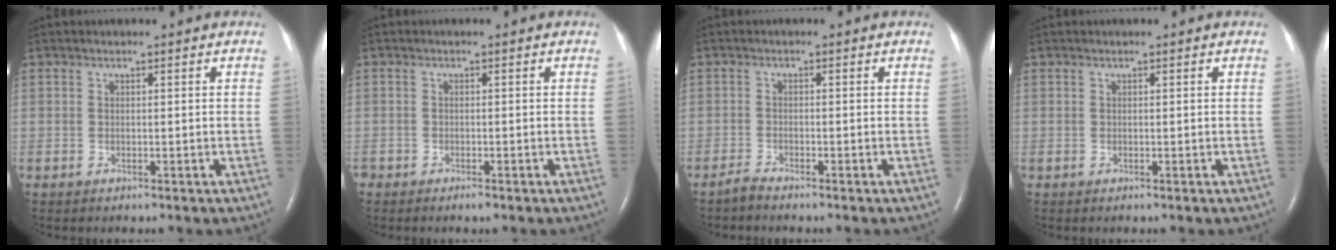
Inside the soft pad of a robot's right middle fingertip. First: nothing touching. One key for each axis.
{"total": 1.1, "fx": -0.9, "fy": 0.3, "fz": 0.5, "tx": -0.007, "ty": -0.001, "tz": -0.012}
{"total": 1.4, "fx": -1.3, "fy": -0.2, "fz": 0.3, "tx": -0.012, "ty": -0.004, "tz": -0.027}
{"total": 0.0}